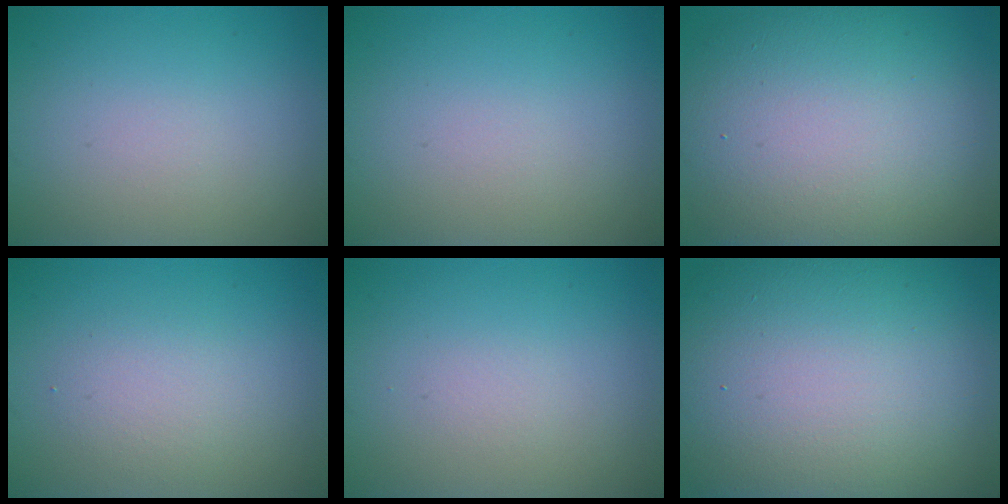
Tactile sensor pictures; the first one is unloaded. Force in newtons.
{"total": 0.0}
{"total": 15.0, "press": 15.0, "slide": 0.5}
{"total": 2.1, "press": 2.1, "slide": 0.1}
{"total": 0.6, "press": 0.6, "slide": 0.1}
{"total": 18.9, "press": 18.9, "slide": 1.0}